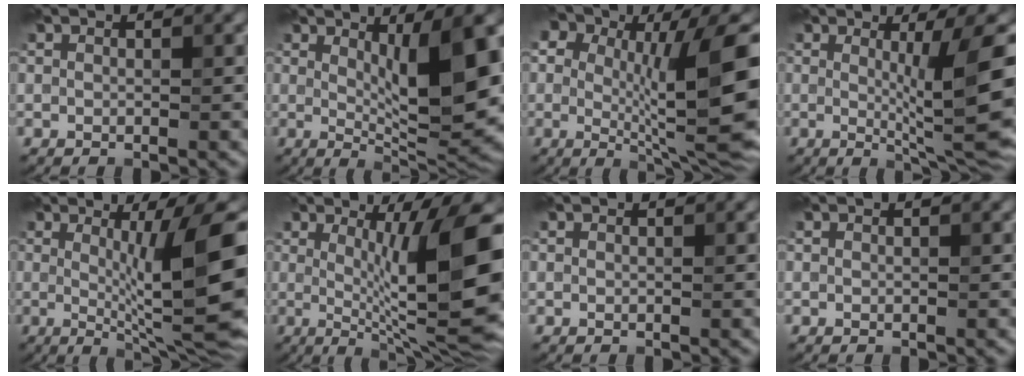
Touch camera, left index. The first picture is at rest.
{"total": 11.3, "force": [1.8, 2.8, 10.8], "torque": [-0.149, -0.011, 0.037]}
{"total": 14.8, "force": [1.5, 6.2, 13.3], "torque": [-0.185, -0.001, 0.021]}
{"total": 10.0, "force": [0.6, 1.7, 9.8], "torque": [-0.125, -0.012, 0.015]}
{"total": 12.3, "force": [1.0, 2.5, 12.0], "torque": [-0.155, -0.003, 0.022]}
{"total": 11.1, "force": [1.0, 2.2, 10.8], "torque": [-0.150, -0.008, 0.021]}
{"total": 0.0}
{"total": 0.0}